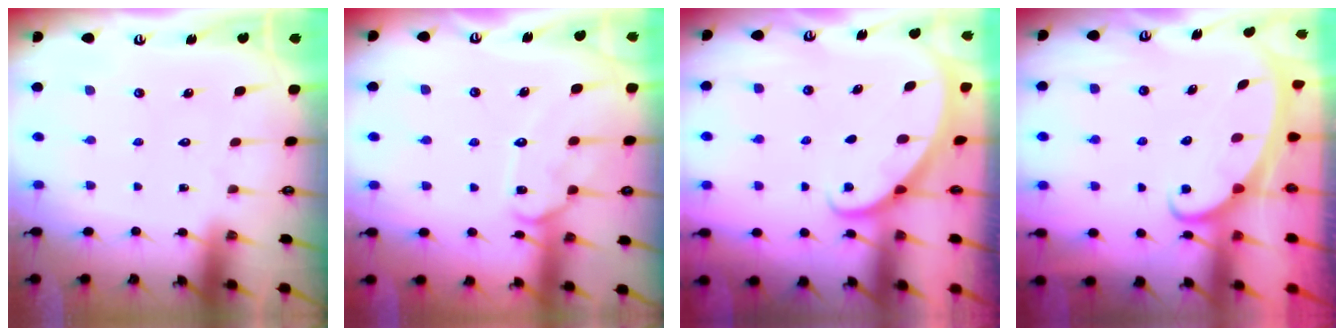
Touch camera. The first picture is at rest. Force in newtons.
{"total": 13.9, "press": 13.9, "slide": 1.1}
{"total": 1.8, "press": 1.8, "slide": 0.1}
{"total": 2.3, "press": 2.3, "slide": 0.3}